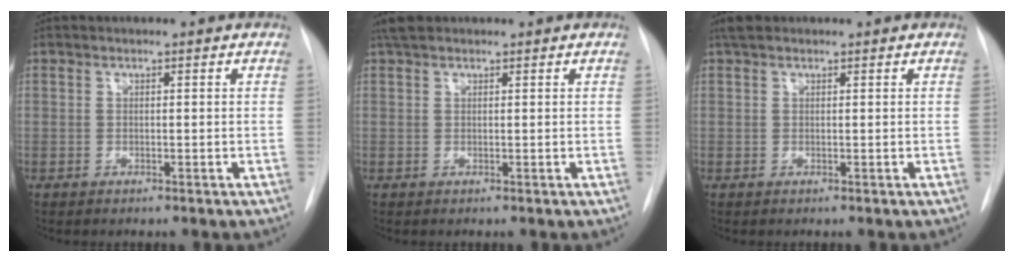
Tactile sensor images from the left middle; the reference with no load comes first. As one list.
[{"total": 2.5, "force": [2.1, 1.0, 1.0], "torque": [-0.019, 0.015, 0.036]}, {"total": 2.1, "force": [1.7, 0.8, 0.9], "torque": [-0.016, 0.015, 0.030]}]